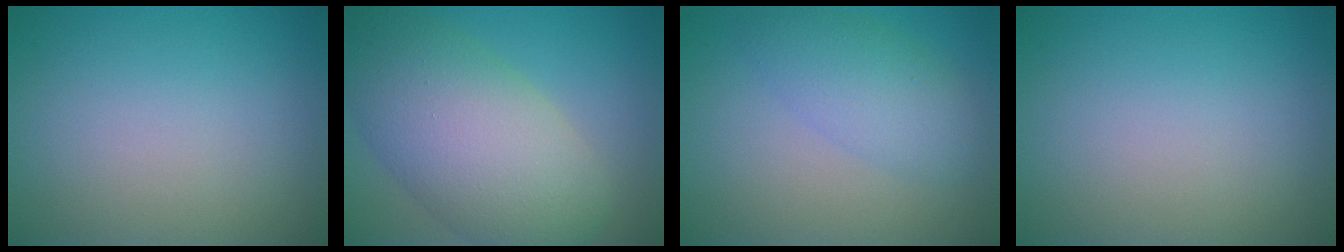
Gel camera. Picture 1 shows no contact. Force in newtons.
{"total": 10.4, "press": 10.4, "slide": 0.6}
{"total": 3.6, "press": 3.6, "slide": 0.0}
{"total": 0.0}